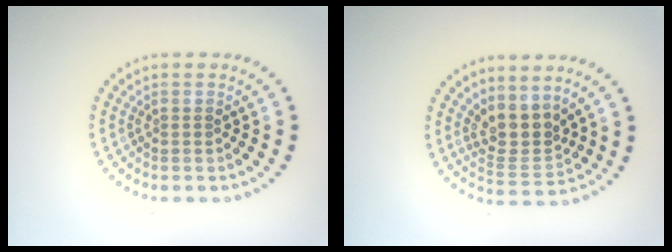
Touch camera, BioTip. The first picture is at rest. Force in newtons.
{"total": 3.2, "press": 2.5, "slide": 2.0}